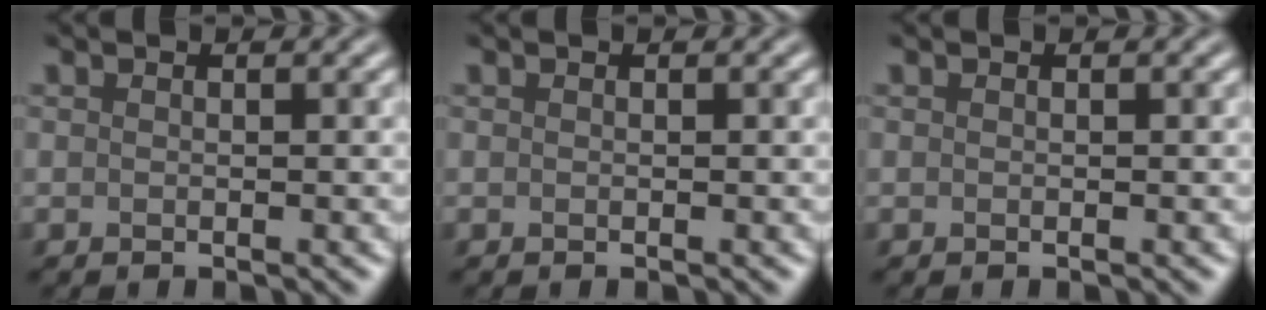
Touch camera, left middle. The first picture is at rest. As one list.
[{"total": 0.0}, {"total": 0.0}]